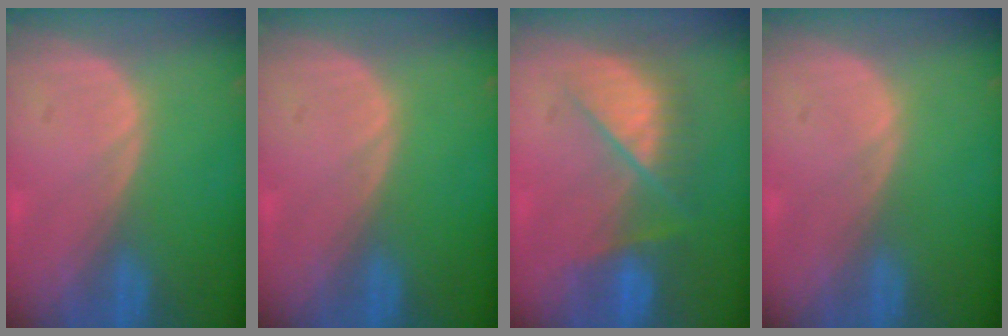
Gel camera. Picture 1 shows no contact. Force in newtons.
{"total": 0.0}
{"total": 7.2, "press": 7.2, "slide": 0.5}
{"total": 0.0}